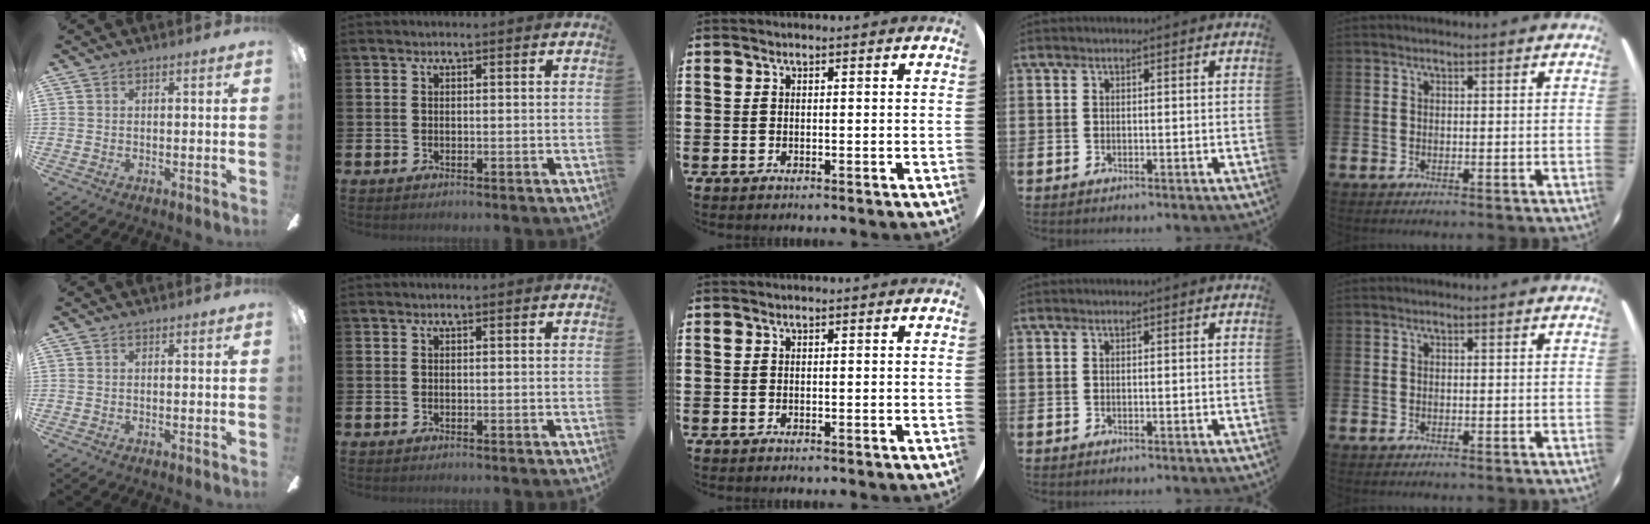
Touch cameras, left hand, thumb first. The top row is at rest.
{}